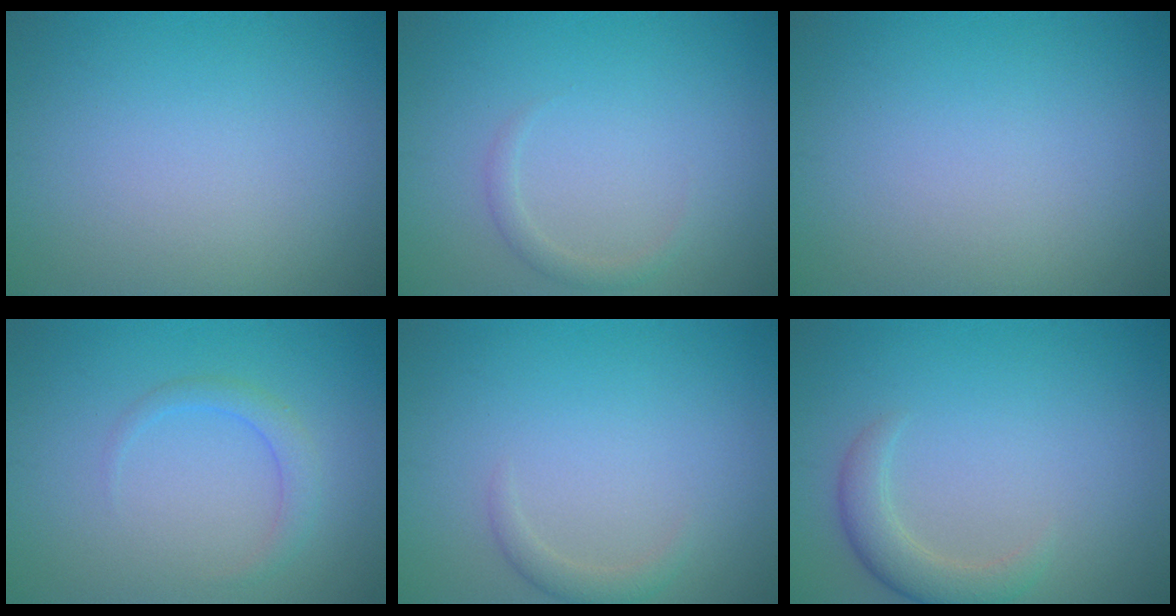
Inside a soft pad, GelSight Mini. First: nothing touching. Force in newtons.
{"total": 1.0, "press": 1.0, "slide": 0.1}
{"total": 0.0}
{"total": 1.7, "press": 1.7, "slide": 0.1}
{"total": 1.2, "press": 1.2, "slide": 0.0}
{"total": 2.8, "press": 2.8, "slide": 0.0}